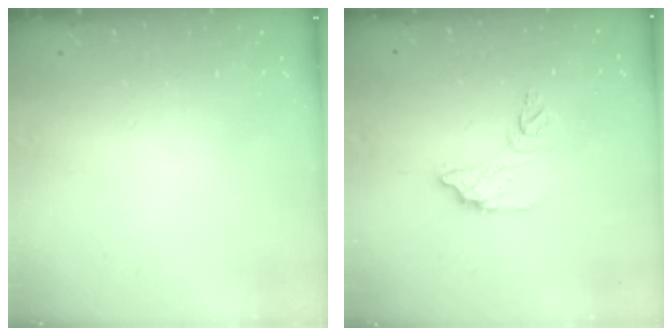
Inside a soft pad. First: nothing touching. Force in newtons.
{"total": 9.5, "press": 9.5, "slide": 0.7}